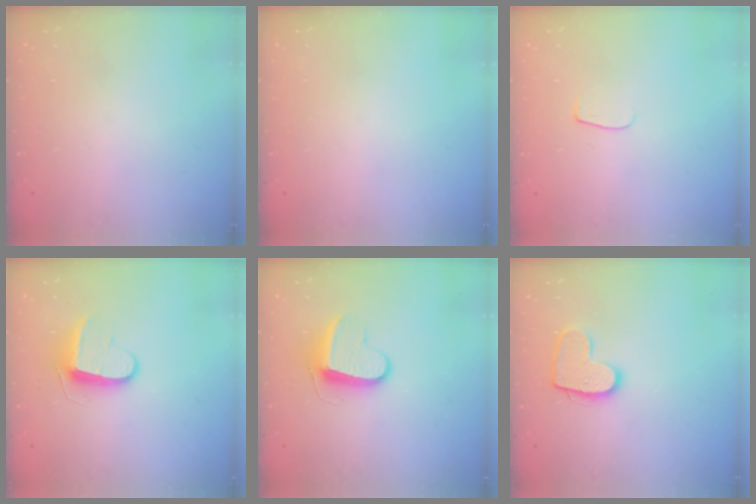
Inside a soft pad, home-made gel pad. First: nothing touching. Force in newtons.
{"total": 0.0}
{"total": 4.5, "press": 4.4, "slide": 0.6}
{"total": 9.6, "press": 9.6, "slide": 0.4}
{"total": 9.4, "press": 9.4, "slide": 0.5}
{"total": 11.8, "press": 11.8, "slide": 0.6}